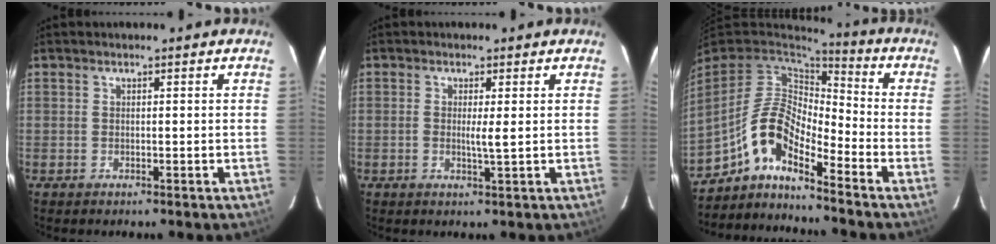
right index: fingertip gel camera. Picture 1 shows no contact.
{"total": 2.1, "force": [0.1, 0.0, 2.1], "torque": [-0.040, -0.003, 0.000]}
{"total": 11.5, "force": [-7.5, 3.3, 8.0], "torque": [-0.162, 0.028, -0.138]}